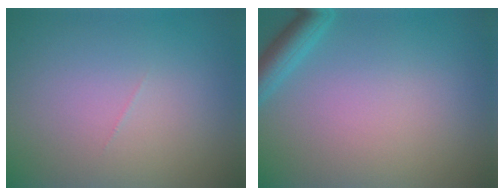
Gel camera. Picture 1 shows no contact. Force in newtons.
{"total": 2.4, "press": 2.4, "slide": 0.2}